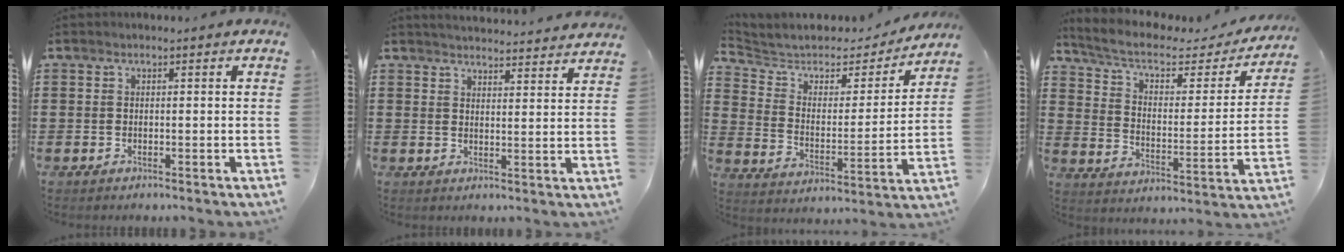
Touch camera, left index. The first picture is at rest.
{"total": 3.3, "force": [3.3, -0.2, -0.1], "torque": [-0.009, -0.019, 0.059]}
{"total": 4.9, "force": [4.3, 2.0, 1.3], "torque": [-0.056, -0.031, 0.067]}
{"total": 5.3, "force": [3.5, 2.1, 3.3], "torque": [-0.082, -0.020, 0.054]}